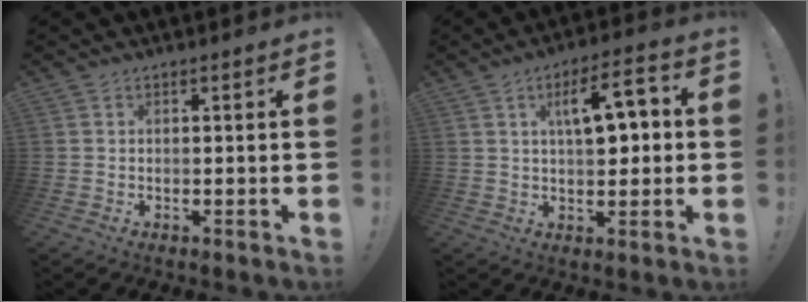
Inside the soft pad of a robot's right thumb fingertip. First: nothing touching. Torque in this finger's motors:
{"motor_torque": [0.09, 0.13, 0.13, 0.09, 0.07]}